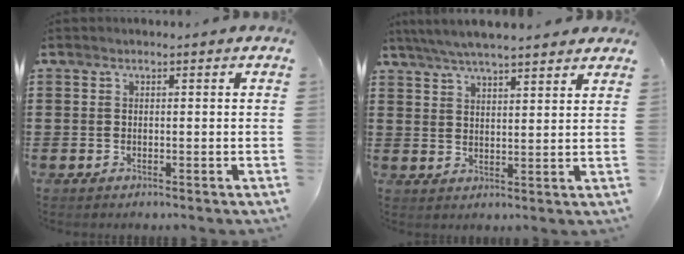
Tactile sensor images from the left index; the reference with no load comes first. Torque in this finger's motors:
{"motor_torque": [1.55, -0.59, 1.05, 0.21]}